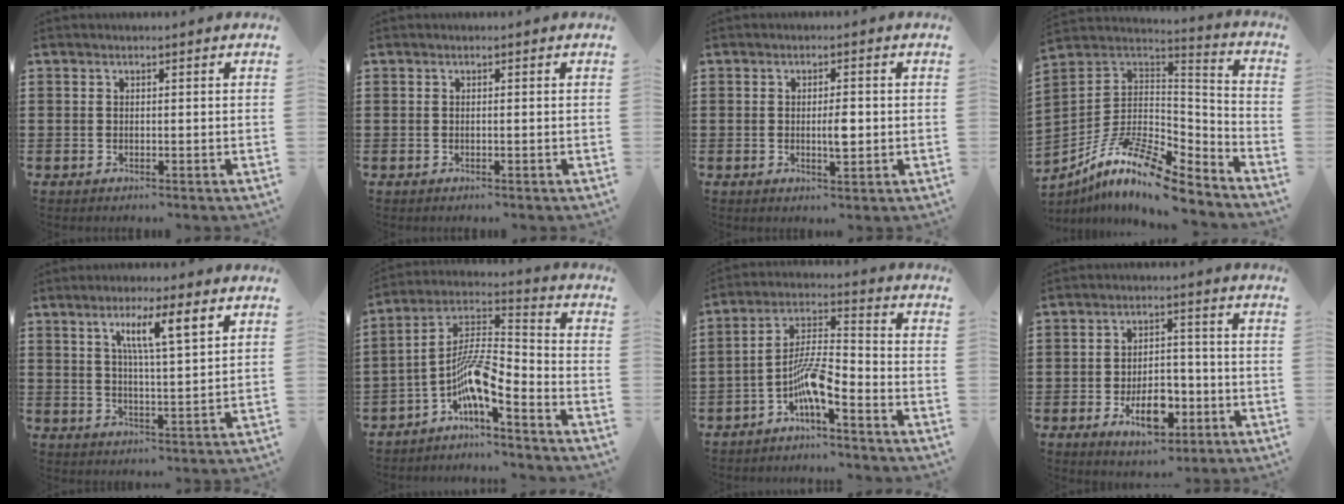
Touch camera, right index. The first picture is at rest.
{"total": 0.0}
{"total": 3.3, "force": [-0.1, 0.9, 3.2], "torque": [-0.050, -0.004, -0.005]}
{"total": 12.9, "force": [-9.0, 3.7, 8.5], "torque": [-0.170, 0.012, -0.173]}
{"total": 7.4, "force": [3.4, 0.9, 6.5], "torque": [-0.127, 0.003, 0.053]}
{"total": 8.5, "force": [-5.1, 1.9, 6.5], "torque": [-0.139, -0.014, -0.103]}
{"total": 7.3, "force": [-4.5, 1.5, 5.5], "torque": [-0.114, 0.001, -0.087]}
{"total": 8.3, "force": [-3.2, 4.5, 6.1], "torque": [-0.086, 0.001, -0.059]}